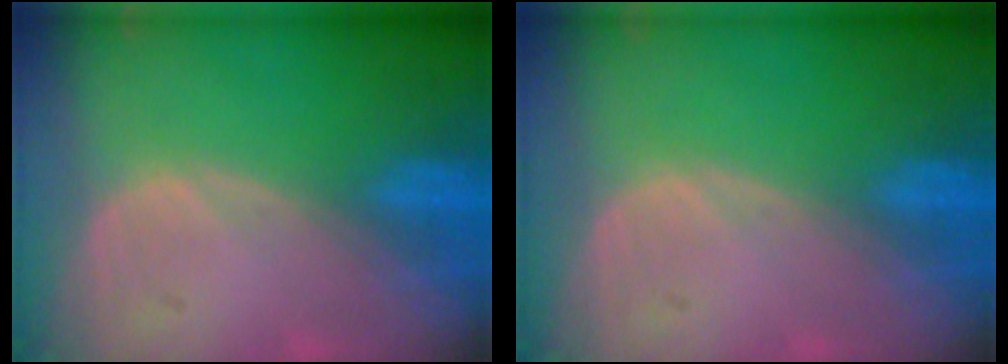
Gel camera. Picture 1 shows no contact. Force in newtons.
{"total": 0.0}